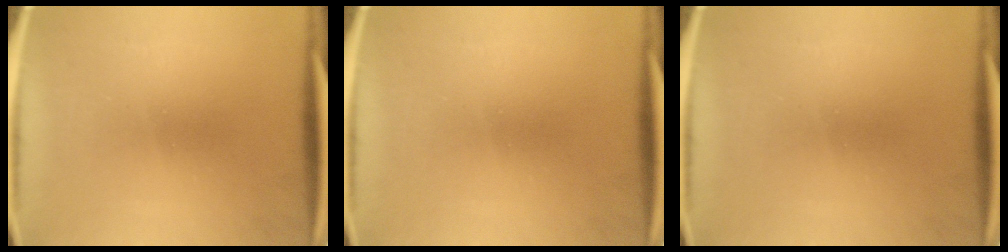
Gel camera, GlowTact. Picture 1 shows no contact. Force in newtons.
{"total": 0.0}
{"total": 0.0}